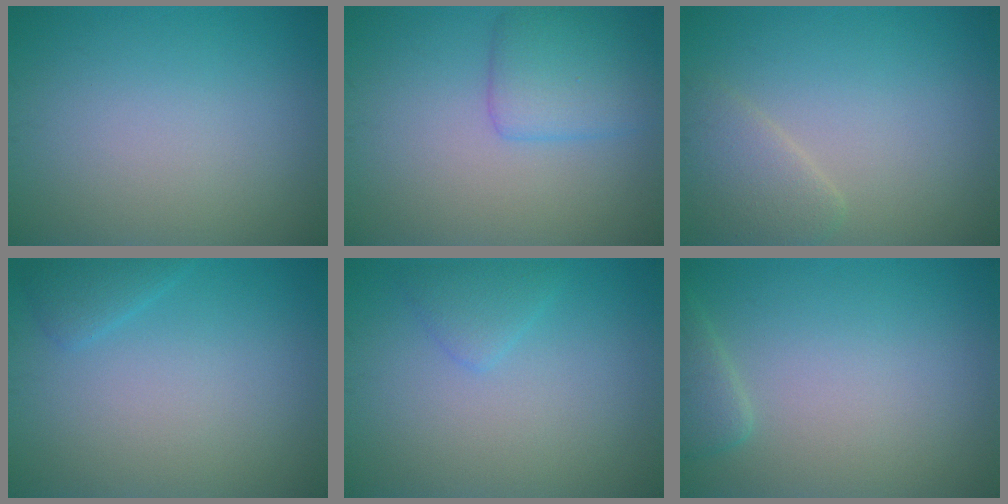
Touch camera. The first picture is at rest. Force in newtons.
{"total": 3.4, "press": 3.4, "slide": 0.2}
{"total": 2.5, "press": 2.5, "slide": 0.1}
{"total": 1.4, "press": 1.4, "slide": 0.1}
{"total": 1.6, "press": 1.6, "slide": 0.1}
{"total": 1.9, "press": 1.8, "slide": 0.2}